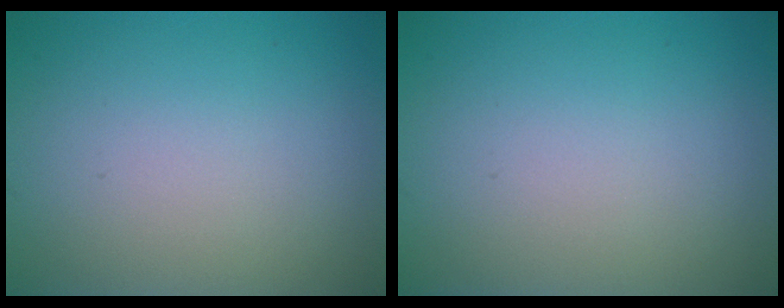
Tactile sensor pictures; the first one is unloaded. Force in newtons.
{"total": 0.0}